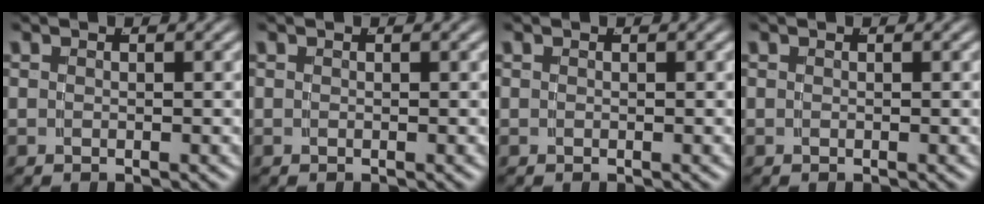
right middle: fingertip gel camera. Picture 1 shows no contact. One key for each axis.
{"total": 0.0}
{"total": 0.0}
{"total": 0.0}